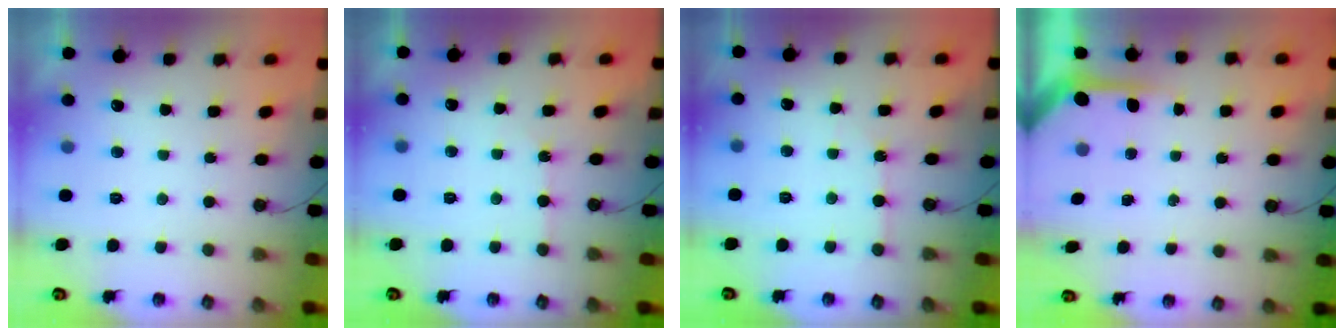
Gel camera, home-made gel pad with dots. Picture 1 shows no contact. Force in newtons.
{"total": 1.5, "press": 1.5, "slide": 0.3}
{"total": 3.9, "press": 3.8, "slide": 0.5}
{"total": 4.0, "press": 4.0, "slide": 0.4}